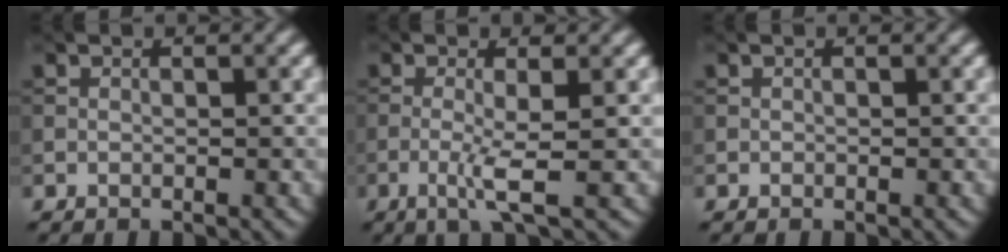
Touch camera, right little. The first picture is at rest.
{"total": 2.5, "force": [-0.4, 0.0, 2.5], "torque": [-0.045, 0.003, -0.019]}
{"total": 0.0}